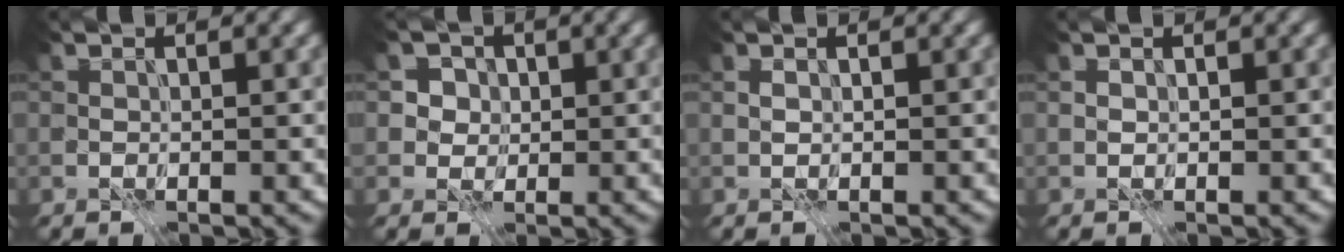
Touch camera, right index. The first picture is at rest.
{"total": 3.0, "force": [1.3, 2.6, 0.7], "torque": [0.011, 0.013, 0.005]}
{"total": 0.0}
{"total": 0.0}